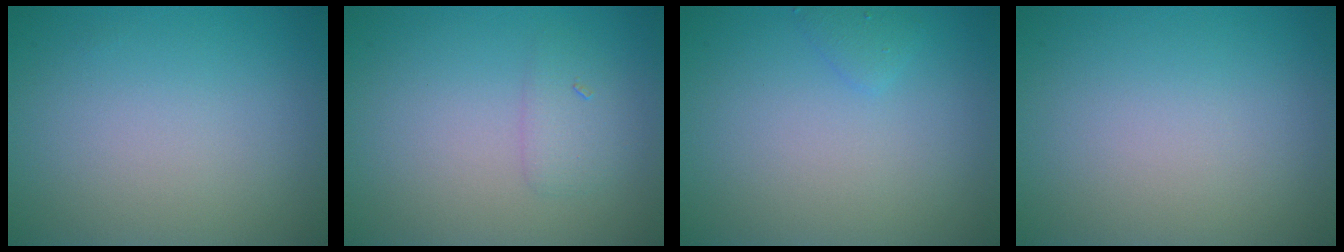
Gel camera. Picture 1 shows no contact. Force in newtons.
{"total": 1.5, "press": 1.5, "slide": 0.1}
{"total": 0.9, "press": 0.9, "slide": 0.0}
{"total": 0.0}